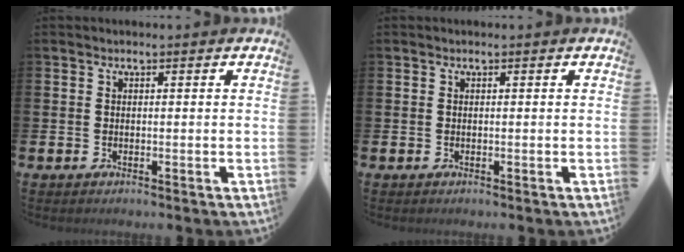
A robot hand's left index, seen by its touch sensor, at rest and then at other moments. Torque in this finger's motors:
{"motor_torque": [0.00, 0.00, 0.00, 0.01]}